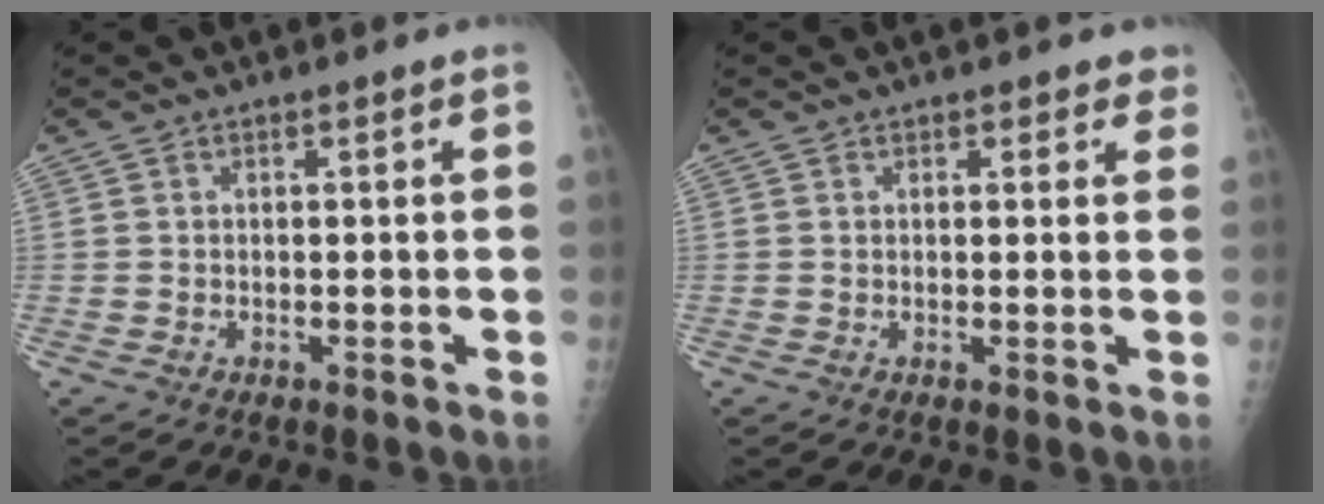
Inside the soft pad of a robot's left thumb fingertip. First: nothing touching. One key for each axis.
{"total": 2.3, "fx": 1.8, "fy": 1.4, "fz": 0.6, "tx": 0.025, "ty": -0.006, "tz": 0.014}